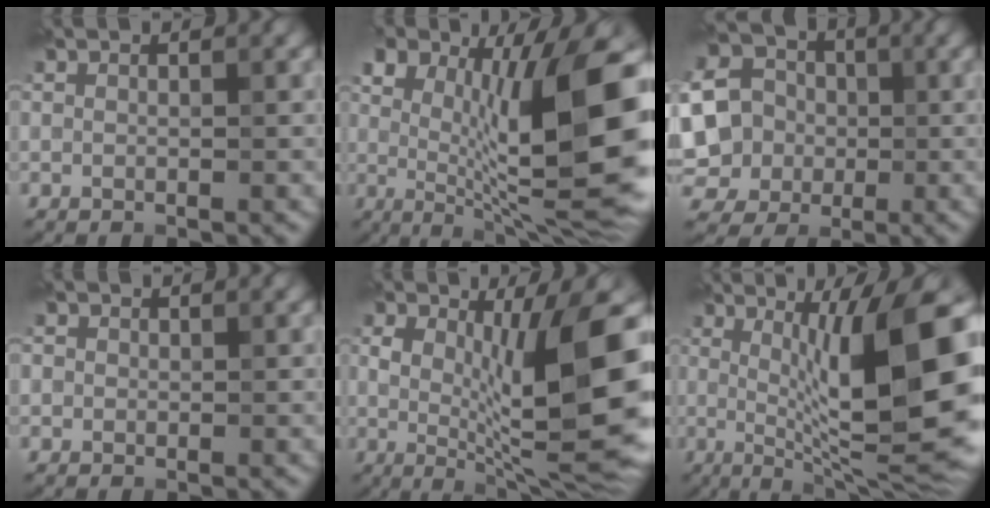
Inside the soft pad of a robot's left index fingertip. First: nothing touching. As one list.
[{"total": 13.2, "force": [2.1, 4.6, 12.2], "torque": [-0.177, -0.005, 0.028]}, {"total": 12.8, "force": [-0.6, 11.6, 5.4], "torque": [-0.172, 0.006, -0.031]}, {"total": 1.3, "force": [0.4, 1.2, 0.3], "torque": [-0.001, 0.003, -0.006]}, {"total": 10.9, "force": [1.0, 3.2, 10.4], "torque": [-0.153, -0.010, 0.018]}, {"total": 11.9, "force": [1.1, 2.3, 11.6], "torque": [-0.165, -0.001, 0.024]}]